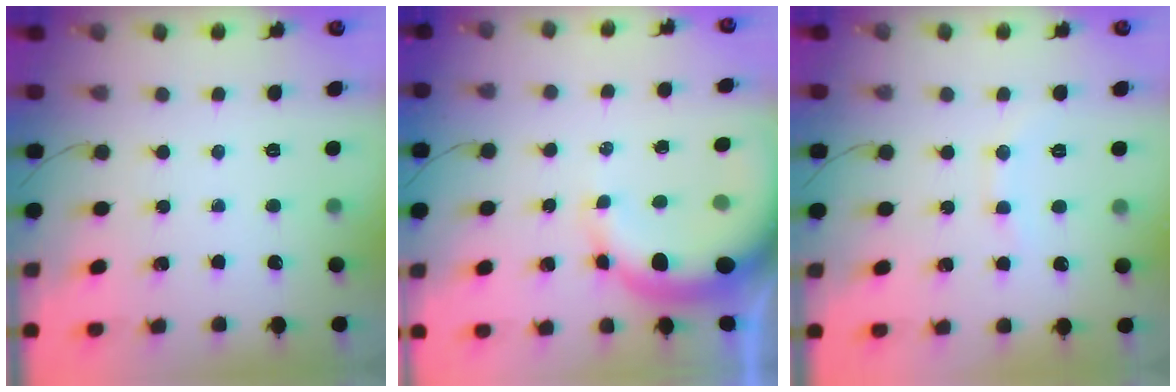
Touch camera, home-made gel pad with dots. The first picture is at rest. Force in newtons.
{"total": 11.9, "press": 11.7, "slide": 2.3}
{"total": 5.9, "press": 5.7, "slide": 1.6}